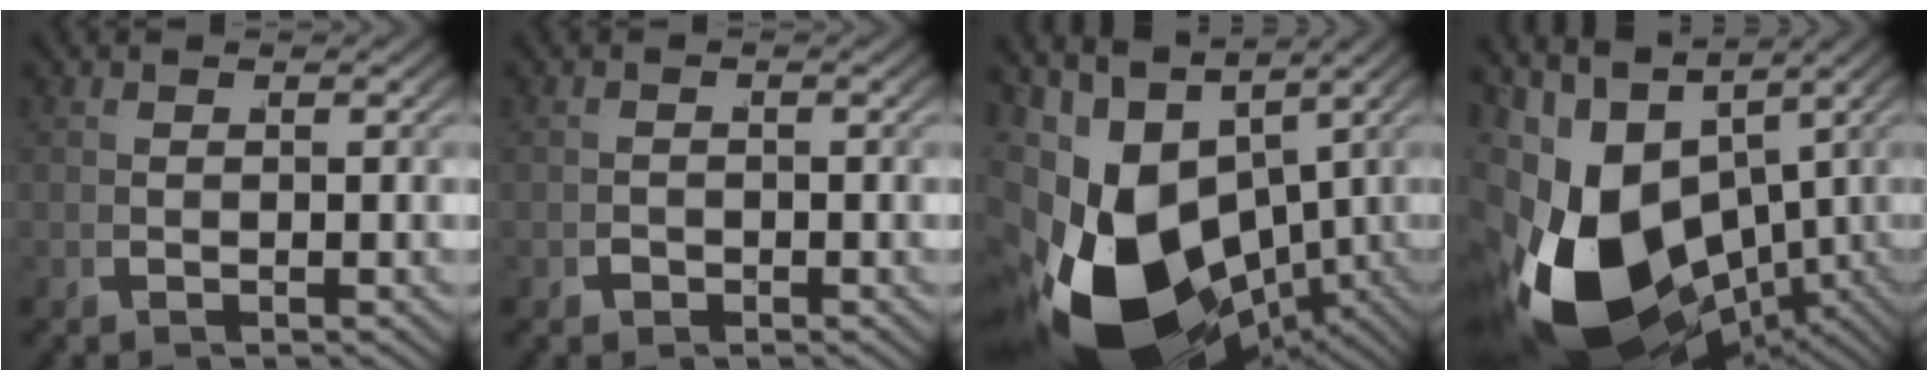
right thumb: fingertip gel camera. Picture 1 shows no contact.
{"total": 0.6, "force": [-0.5, 0.3, 0.0], "torque": [0.001, -0.001, -0.011]}
{"total": 17.5, "force": [-4.7, 11.2, 12.6], "torque": [-0.241, -0.059, -0.043]}
{"total": 17.8, "force": [-4.3, 11.2, 13.1], "torque": [-0.251, -0.057, -0.040]}